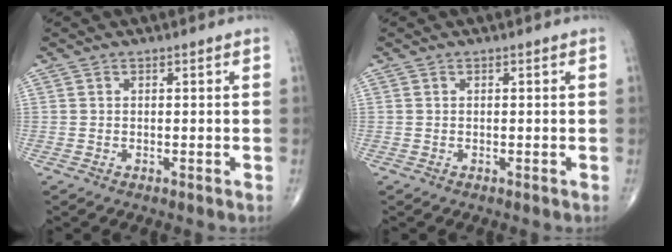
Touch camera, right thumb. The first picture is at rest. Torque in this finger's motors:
{"motor_torque": [-0.07, 0.10, -0.16, -0.06, 0.01]}